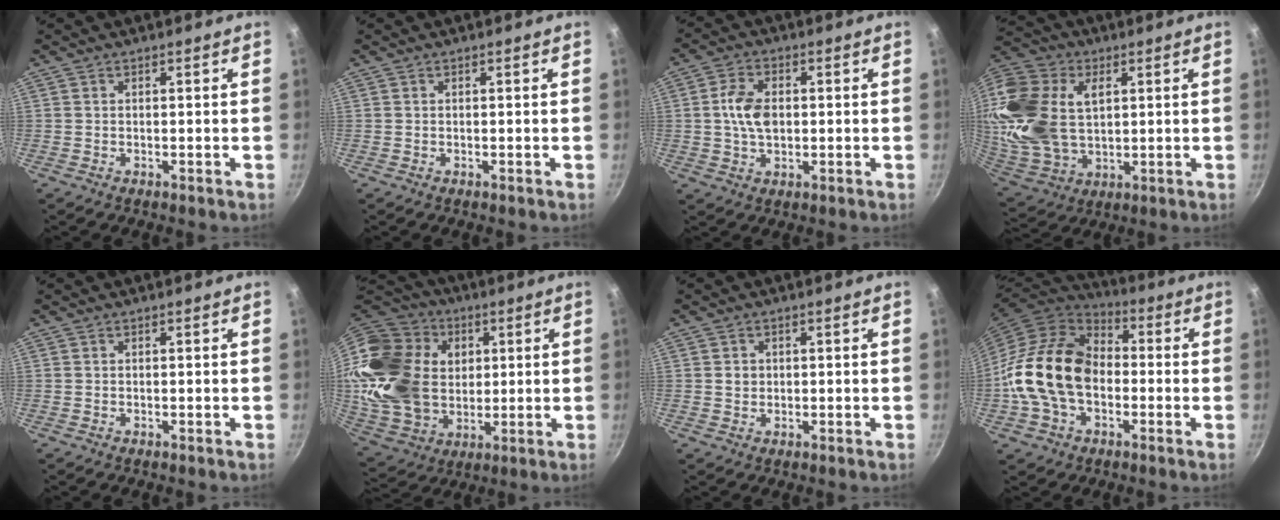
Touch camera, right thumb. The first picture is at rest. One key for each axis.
{"total": 0.0}
{"total": 7.5, "fx": 0.4, "fy": 4.8, "fz": 5.7, "tx": -0.099, "ty": 0.009, "tz": 0.003}
{"total": 25.9, "fx": 5.3, "fy": 17.5, "fz": 18.2, "tx": -0.391, "ty": 0.004, "tz": 0.103}
{"total": 0.0}
{"total": 26.3, "fx": 5.7, "fy": 20.4, "fz": 15.6, "tx": -0.283, "ty": 0.005, "tz": 0.121}
{"total": 1.8, "fx": 0.2, "fy": 1.6, "fz": 0.7, "tx": -0.003, "ty": 0.005, "tz": 0.004}
{"total": 18.7, "fx": -2.0, "fy": 13.2, "fz": 13.1, "tx": -0.213, "ty": 0.035, "tz": -0.049}